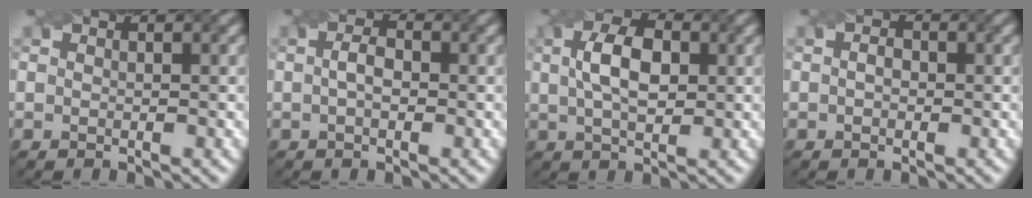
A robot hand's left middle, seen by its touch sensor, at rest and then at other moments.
{"total": 2.1, "force": [-0.1, 1.2, 1.7], "torque": [-0.033, 0.004, -0.004]}
{"total": 5.5, "force": [1.1, 3.0, 4.4], "torque": [-0.086, 0.009, 0.016]}
{"total": 1.7, "force": [0.2, 1.2, 1.1], "torque": [-0.015, -0.002, -0.009]}